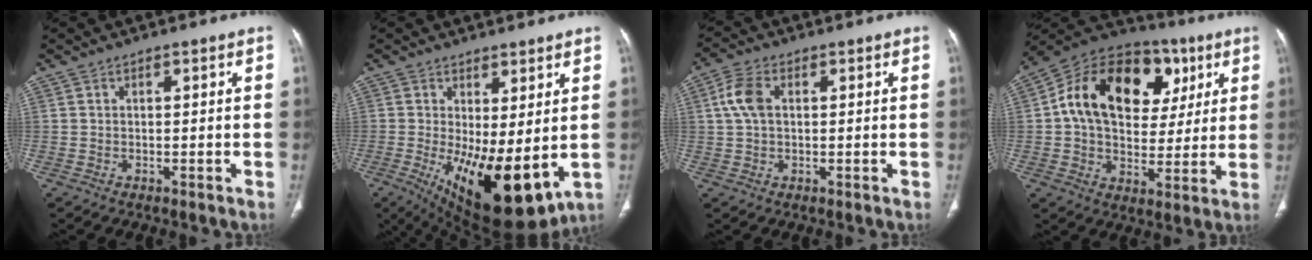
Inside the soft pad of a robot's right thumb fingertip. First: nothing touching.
{"total": 16.0, "force": [-2.0, 6.2, 14.5], "torque": [-0.237, -0.035, -0.008]}
{"total": 5.7, "force": [1.1, 3.5, 4.3], "torque": [-0.098, 0.013, 0.020]}
{"total": 23.6, "force": [6.3, 16.0, 16.1], "torque": [-0.230, 0.023, 0.094]}